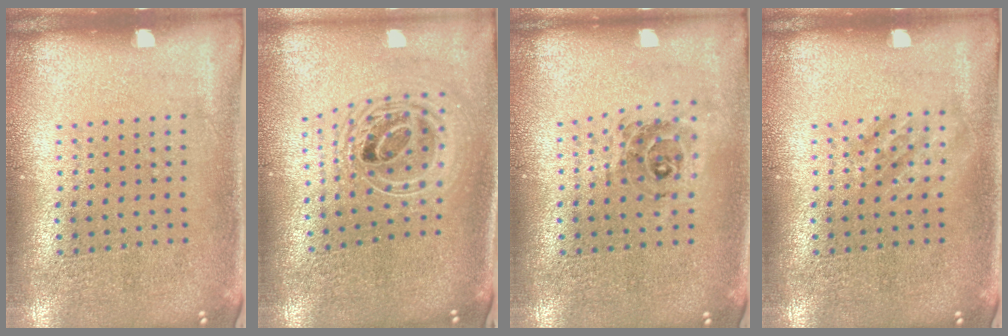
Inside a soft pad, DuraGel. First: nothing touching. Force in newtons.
{"total": 2.3, "press": 1.8, "slide": 1.5}
{"total": 0.7, "press": 0.7, "slide": 0.0}
{"total": 1.4, "press": 1.4, "slide": 0.2}